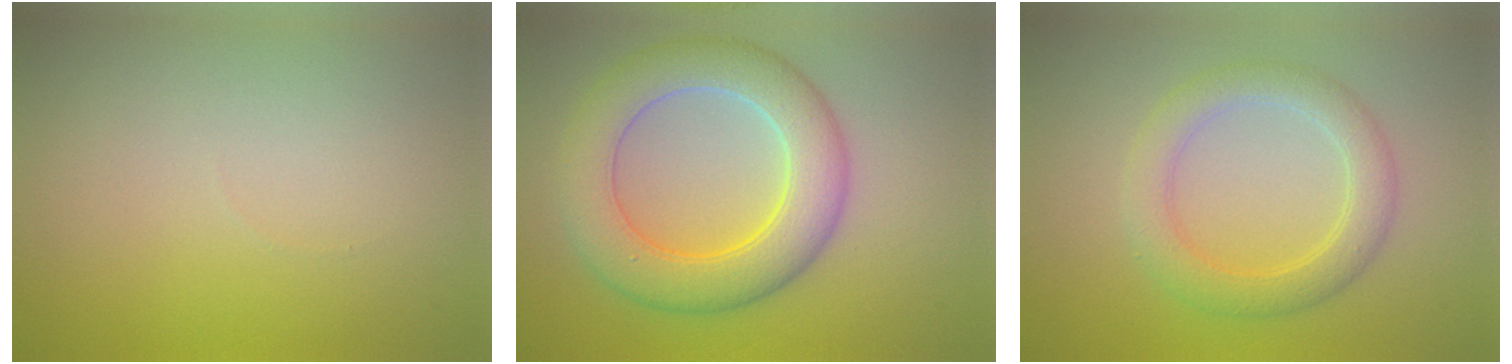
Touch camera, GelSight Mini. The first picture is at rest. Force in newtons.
{"total": 7.4, "press": 7.3, "slide": 0.5}
{"total": 3.7, "press": 3.7, "slide": 0.3}